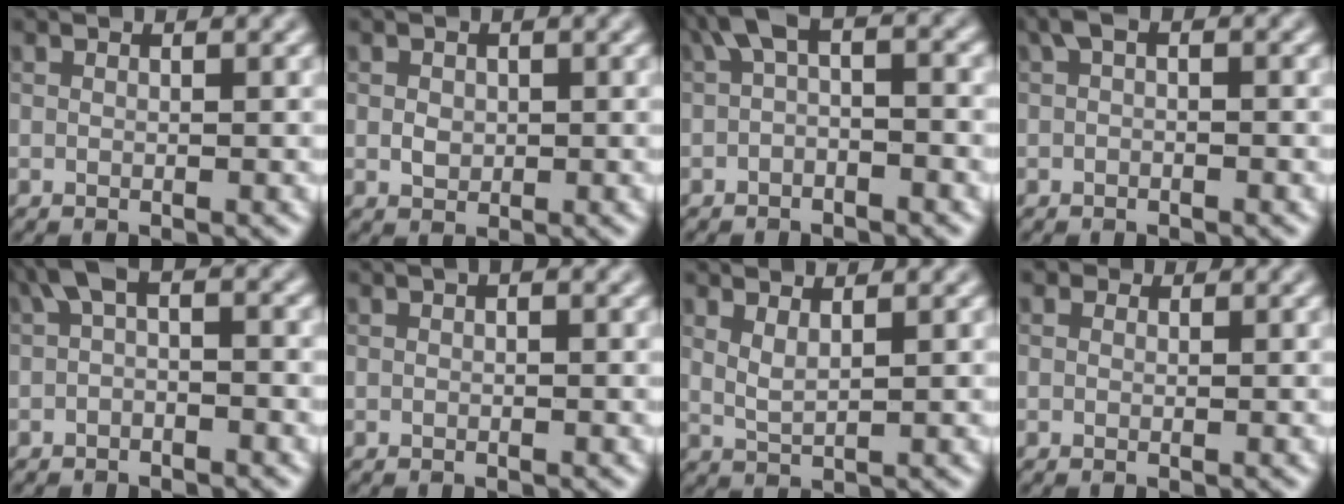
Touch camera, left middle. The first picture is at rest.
{"total": 1.3, "force": [0.1, 1.1, 0.7], "torque": [-0.013, -0.002, 0.001]}
{"total": 3.2, "force": [-0.2, 1.3, 2.9], "torque": [-0.050, 0.014, -0.013]}
{"total": 1.4, "force": [0.0, 0.7, 1.3], "torque": [-0.023, 0.009, -0.002]}
{"total": 2.7, "force": [-0.2, 1.1, 2.5], "torque": [-0.043, 0.013, -0.012]}
{"total": 0.6, "force": [0.2, 0.2, 0.5], "torque": [-0.007, 0.003, 0.003]}
{"total": 1.8, "force": [1.3, 0.5, 1.2], "torque": [-0.022, -0.004, 0.025]}
{"total": 0.5, "force": [0.2, 0.4, 0.1], "torque": [0.001, -0.005, -0.002]}